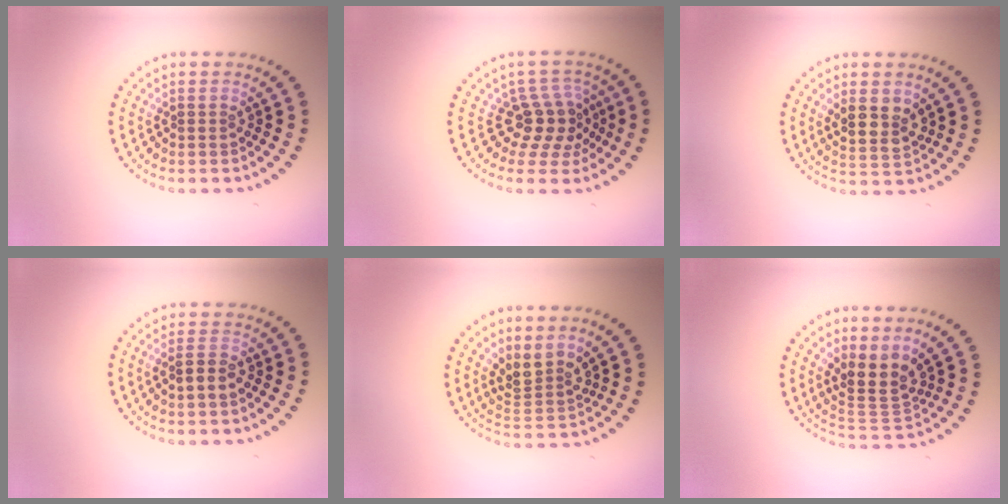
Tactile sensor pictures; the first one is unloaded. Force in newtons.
{"total": 3.5, "press": 2.7, "slide": 2.2}
{"total": 2.8, "press": 2.6, "slide": 1.1}
{"total": 1.8, "press": 1.7, "slide": 0.5}
{"total": 2.5, "press": 1.8, "slide": 1.7}
{"total": 3.3, "press": 2.4, "slide": 2.2}